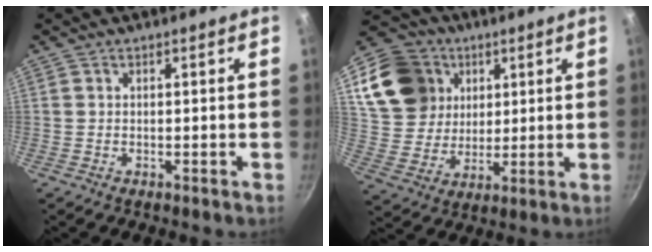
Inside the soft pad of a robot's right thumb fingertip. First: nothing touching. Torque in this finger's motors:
{"motor_torque": [-0.29, 1.67, 0.15, -0.13, 0.06]}